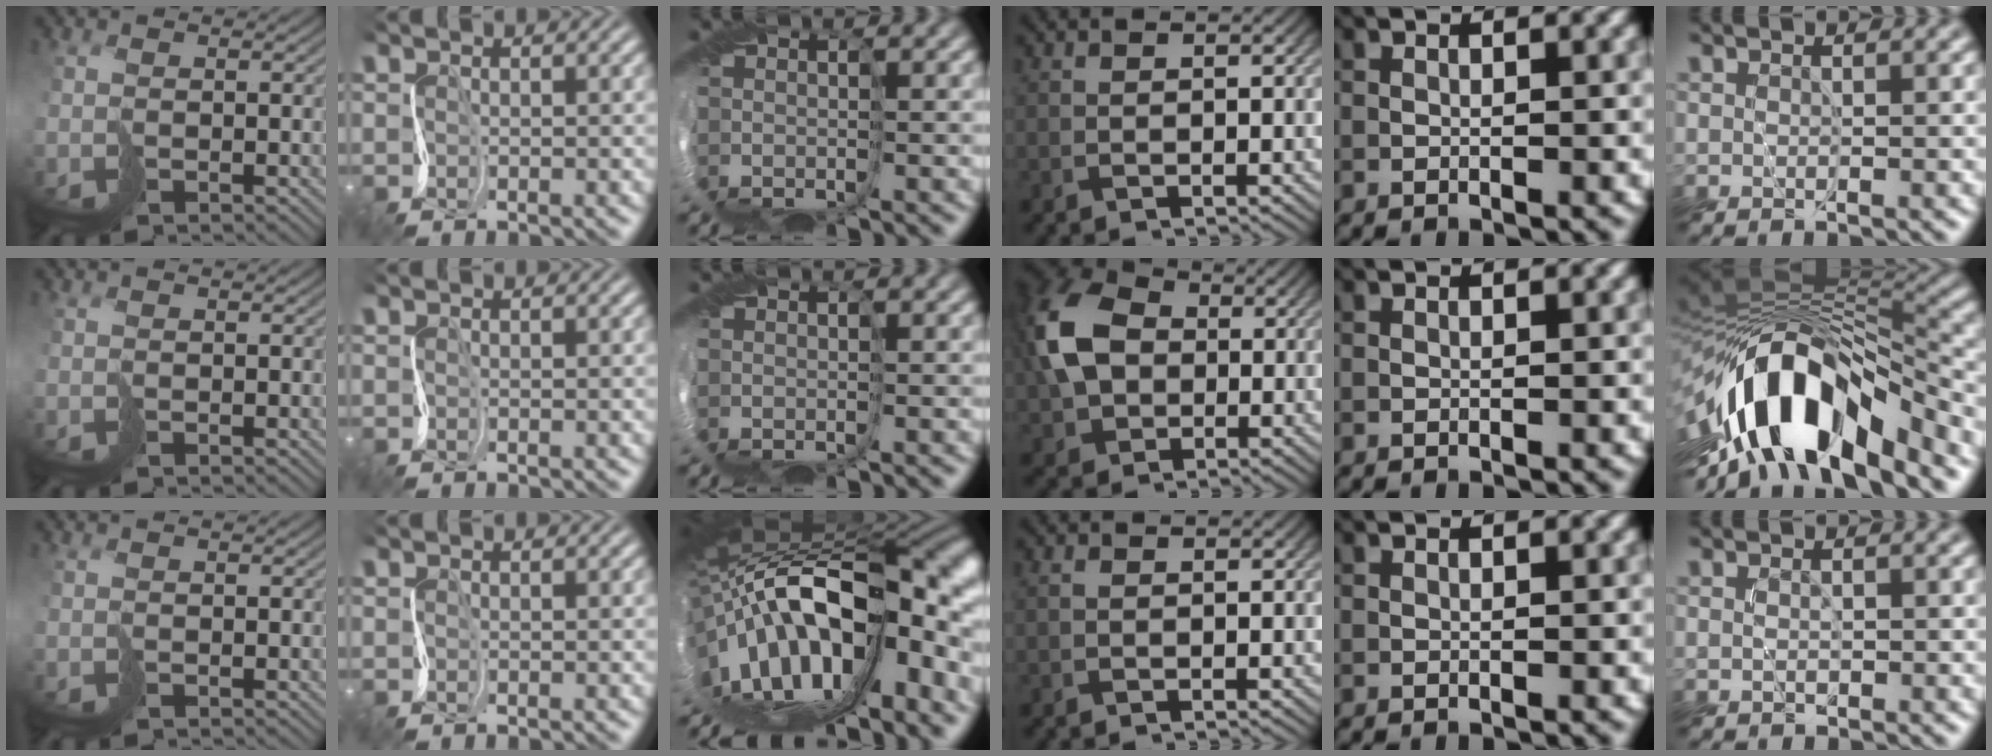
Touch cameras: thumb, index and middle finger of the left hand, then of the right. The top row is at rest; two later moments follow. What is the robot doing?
{"motion": "cut", "object": "bubble wrap"}